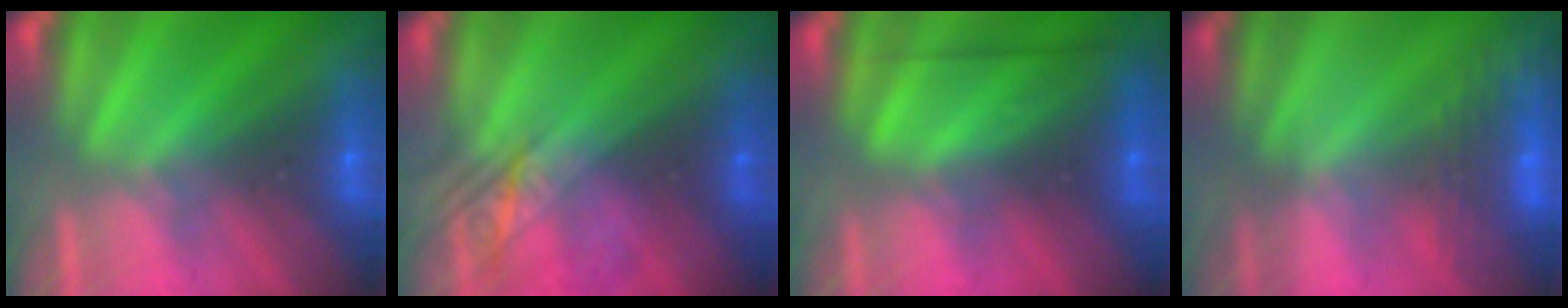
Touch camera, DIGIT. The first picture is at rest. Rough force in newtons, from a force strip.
{"total": 2.4}
{"total": 2.4}
{"total": 3.0}